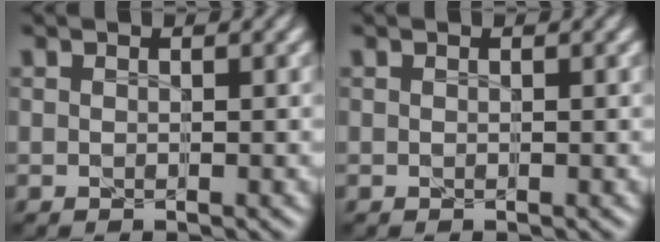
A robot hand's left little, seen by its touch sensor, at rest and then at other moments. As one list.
[{"total": 0.0}]